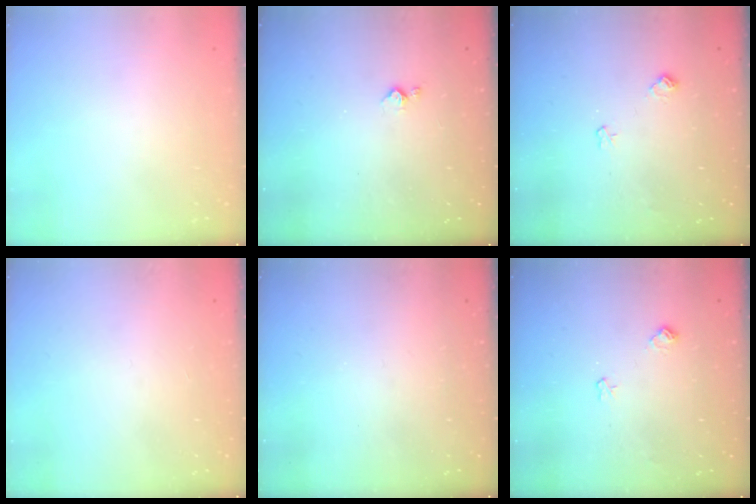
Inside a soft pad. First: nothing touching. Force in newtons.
{"total": 2.9, "press": 2.9, "slide": 0.5}
{"total": 6.2, "press": 6.2, "slide": 0.7}
{"total": 0.0}
{"total": 0.0}
{"total": 6.2, "press": 6.2, "slide": 0.7}